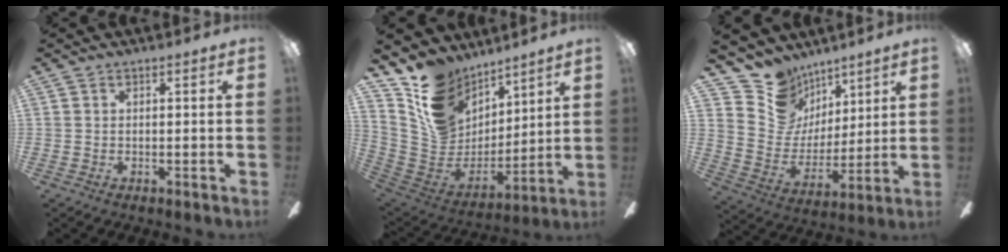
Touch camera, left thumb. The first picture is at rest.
{"total": 15.3, "force": [10.4, 10.3, 4.5], "torque": [-0.104, -0.069, 0.204]}
{"total": 14.1, "force": [9.8, 10.0, 2.4], "torque": [-0.062, -0.083, 0.193]}